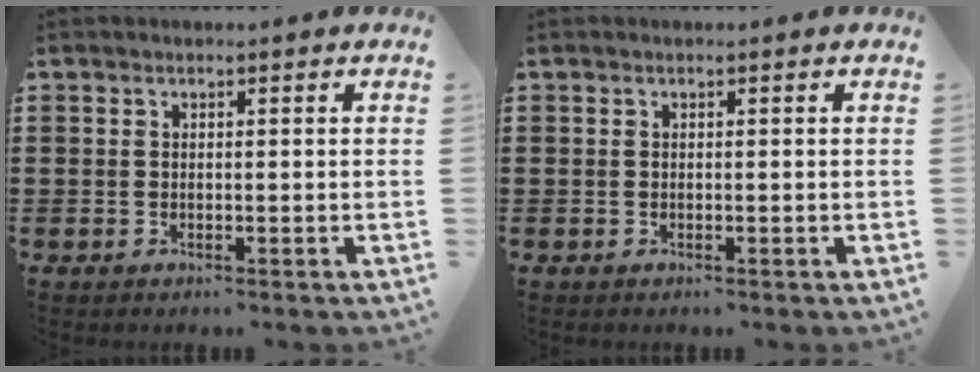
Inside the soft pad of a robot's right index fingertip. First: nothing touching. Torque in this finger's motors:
{"motor_torque": [0.17, 0.15, 0.00, 0.00]}